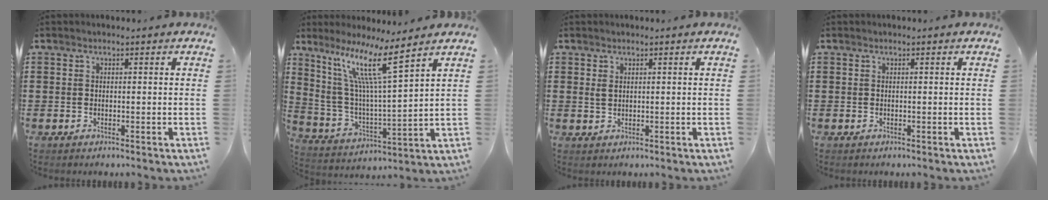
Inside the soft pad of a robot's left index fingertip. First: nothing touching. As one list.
[{"total": 11.9, "force": [8.1, 0.5, 8.8], "torque": [-0.194, -0.037, 0.133]}, {"total": 1.3, "force": [0.5, 0.7, 0.9], "torque": [-0.021, 0.004, 0.008]}, {"total": 0.0}]